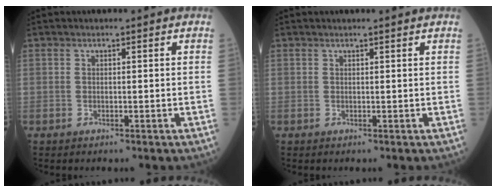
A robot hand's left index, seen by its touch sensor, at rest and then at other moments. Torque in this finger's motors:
{"motor_torque": [0.10, -0.06, 0.00, 0.01]}